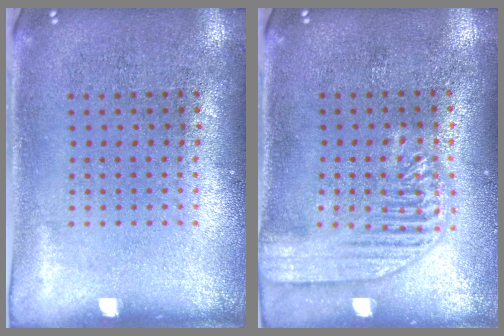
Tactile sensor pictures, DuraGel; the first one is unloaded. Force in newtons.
{"total": 1.8, "press": 1.8, "slide": 0.3}